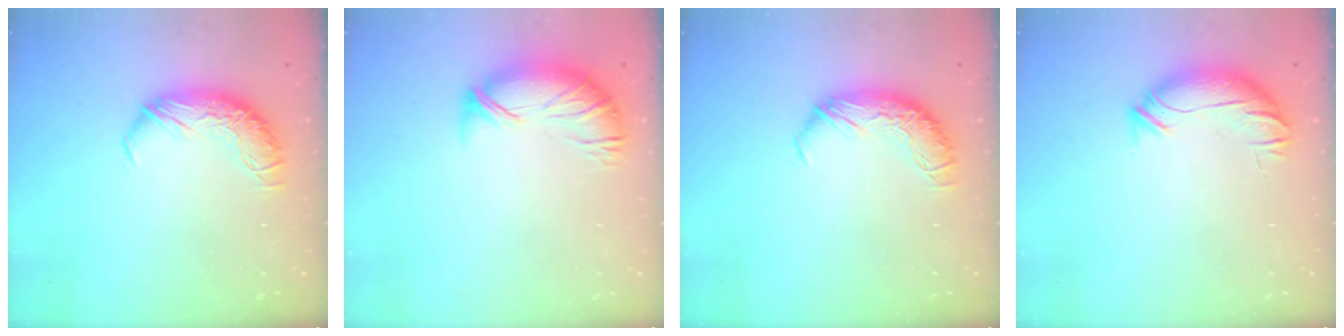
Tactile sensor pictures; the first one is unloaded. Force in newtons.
{"total": 3.9, "press": 3.4, "slide": 2.0}
{"total": 0.0}
{"total": 3.9, "press": 3.5, "slide": 1.8}